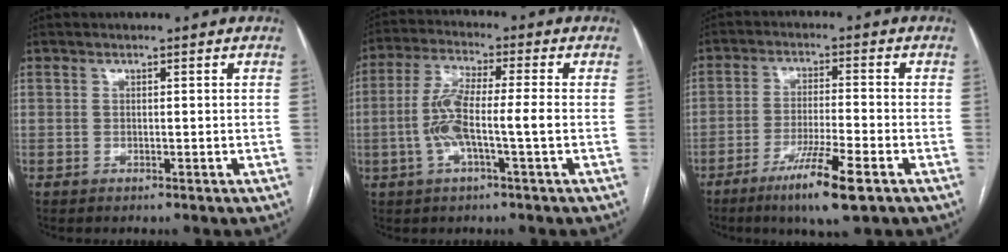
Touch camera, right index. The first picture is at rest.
{"total": 8.2, "force": [-1.6, 0.5, 8.1], "torque": [-0.169, 0.014, -0.034]}
{"total": 9.4, "force": [-5.4, 0.3, 7.8], "torque": [-0.142, -0.022, -0.090]}